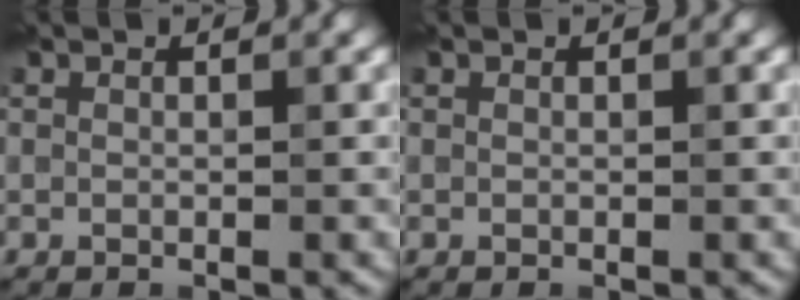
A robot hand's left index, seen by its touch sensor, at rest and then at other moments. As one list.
[{"total": 0.0}]